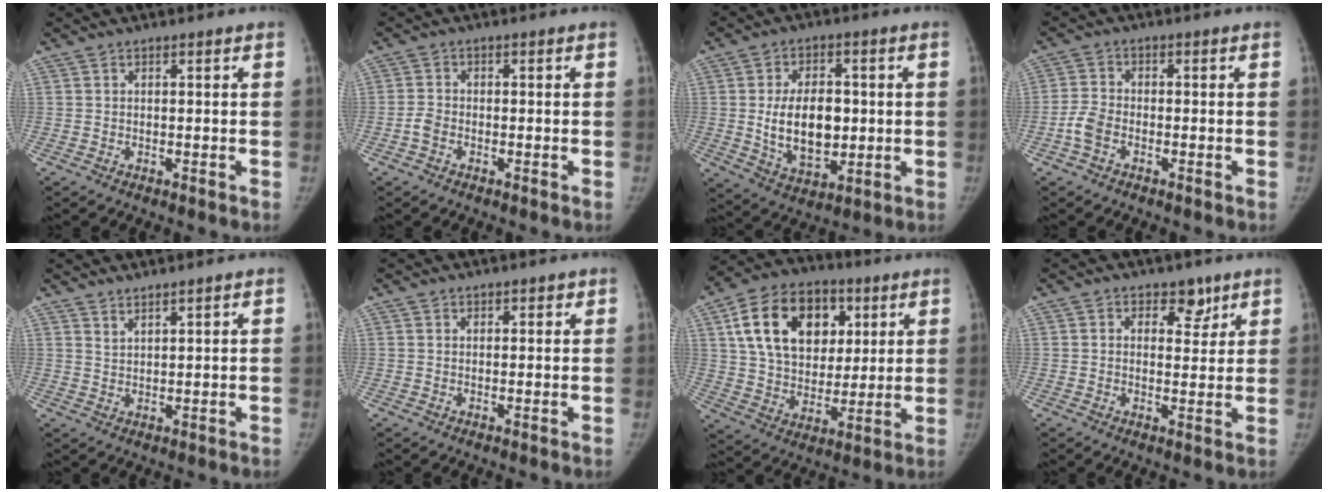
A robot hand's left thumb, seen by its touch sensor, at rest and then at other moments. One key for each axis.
{"total": 2.1, "fx": -1.0, "fy": 1.5, "fz": 1.1, "tx": -0.021, "ty": 0.006, "tz": -0.024}
{"total": 13.0, "fx": 0.0, "fy": 8.2, "fz": 10.1, "tx": -0.141, "ty": -0.006, "tz": 0.013}
{"total": 3.8, "fx": -1.8, "fy": 2.4, "fz": 2.4, "tx": -0.050, "ty": 0.010, "tz": -0.041}
{"total": 2.2, "fx": 2.0, "fy": 0.2, "fz": 0.9, "tx": -0.011, "ty": -0.020, "tz": 0.038}
{"total": 1.3, "fx": 0.9, "fy": 0.9, "fz": 0.2, "tx": 0.012, "ty": -0.005, "tz": 0.009}
{"total": 20.4, "fx": 7.1, "fy": 14.5, "fz": 12.5, "tx": -0.192, "ty": -0.007, "tz": 0.119}
{"total": 4.2, "fx": 2.5, "fy": 2.9, "fz": 1.8, "tx": 0.004, "ty": -0.013, "tz": 0.034}